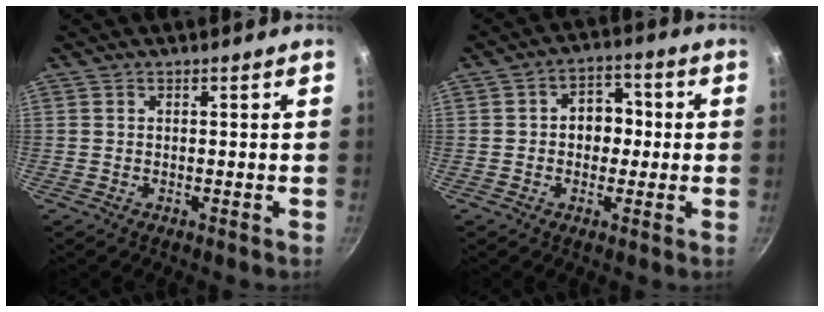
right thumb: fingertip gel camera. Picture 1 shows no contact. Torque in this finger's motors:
{"motor_torque": [-0.60, 0.18, -0.01, 0.12, -0.03]}